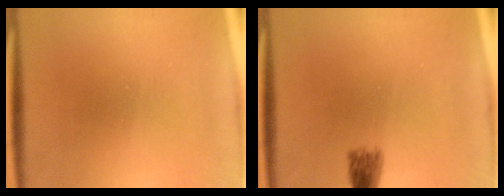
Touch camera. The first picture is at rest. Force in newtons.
{"total": 2.0}